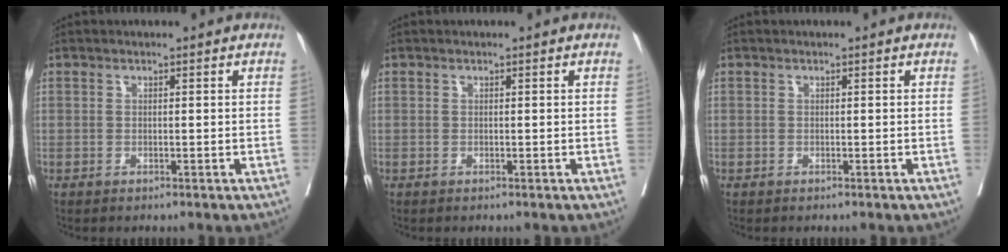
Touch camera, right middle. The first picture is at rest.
{"total": 0.0}
{"total": 0.0}